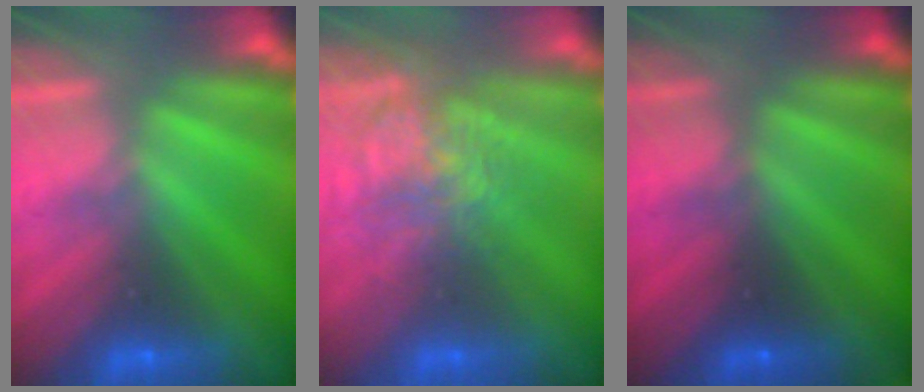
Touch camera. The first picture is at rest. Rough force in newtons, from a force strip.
{"total": 3.5}
{"total": 2.0}